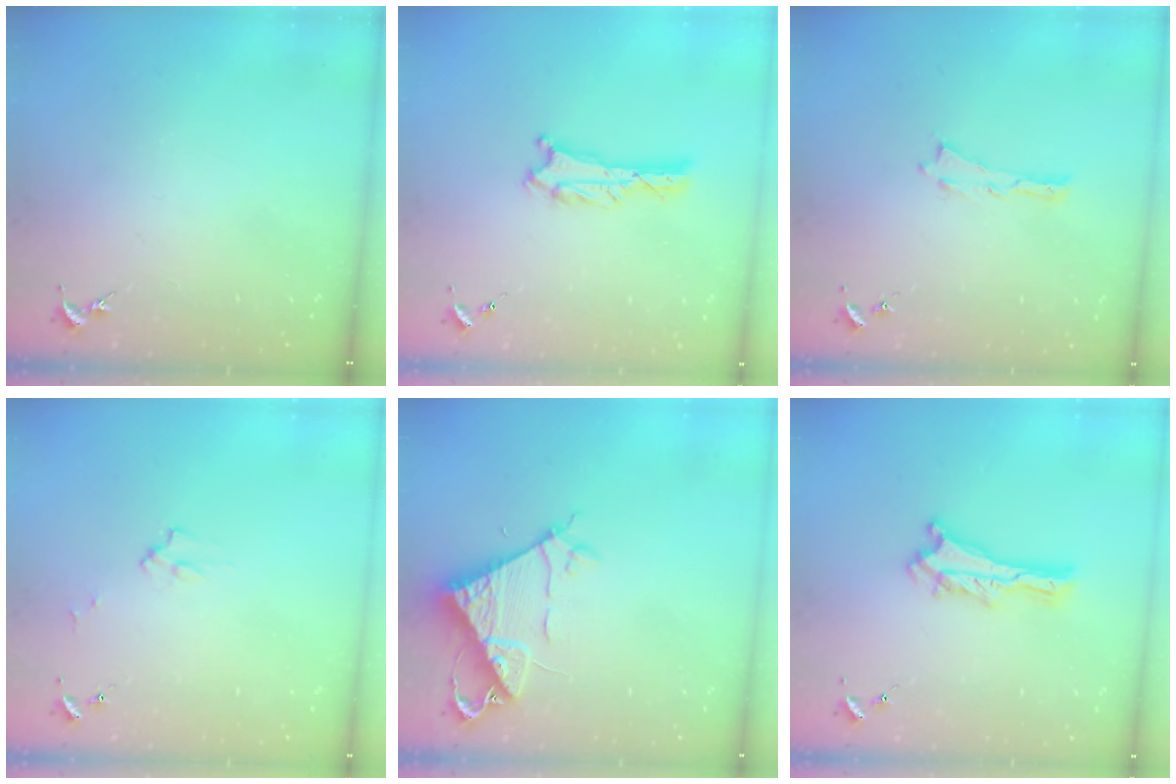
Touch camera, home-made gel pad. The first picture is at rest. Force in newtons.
{"total": 0.7, "press": 0.7, "slide": 0.1}
{"total": 0.0}
{"total": 2.2, "press": 2.2, "slide": 0.3}
{"total": 7.3, "press": 7.2, "slide": 0.7}
{"total": 1.2, "press": 1.2, "slide": 0.2}